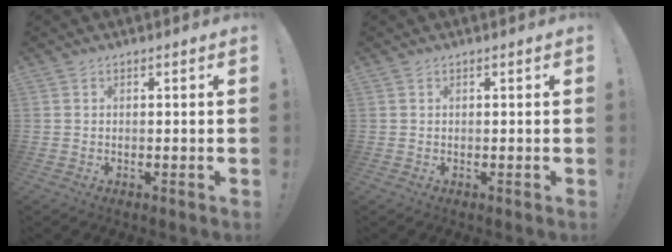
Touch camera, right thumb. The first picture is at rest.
{"total": 0.0}